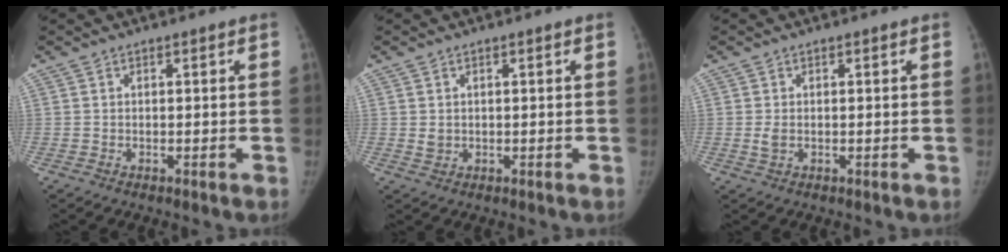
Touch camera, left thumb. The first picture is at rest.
{"total": 1.4, "force": [0.2, 1.2, 0.7], "torque": [-0.006, -0.002, 0.008]}
{"total": 1.6, "force": [-0.1, 1.0, 1.2], "torque": [-0.026, -0.003, -0.002]}